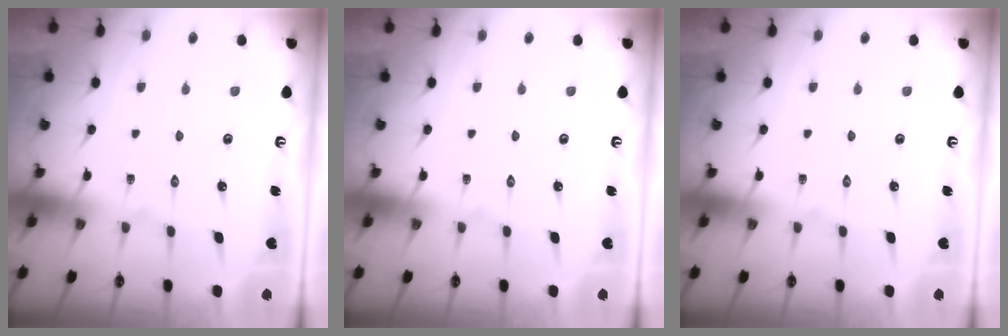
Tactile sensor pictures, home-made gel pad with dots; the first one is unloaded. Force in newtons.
{"total": 0.0}
{"total": 0.0}